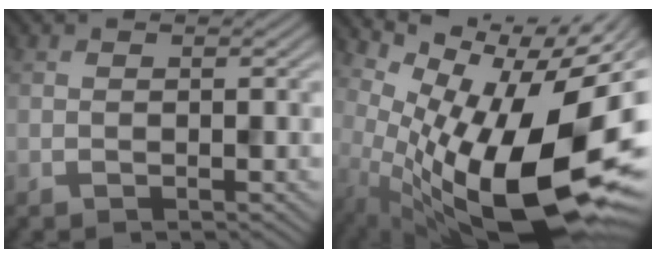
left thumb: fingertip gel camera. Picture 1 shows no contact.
{"total": 19.8, "force": [-1.4, 9.0, 17.6], "torque": [-0.244, -0.042, 0.000]}